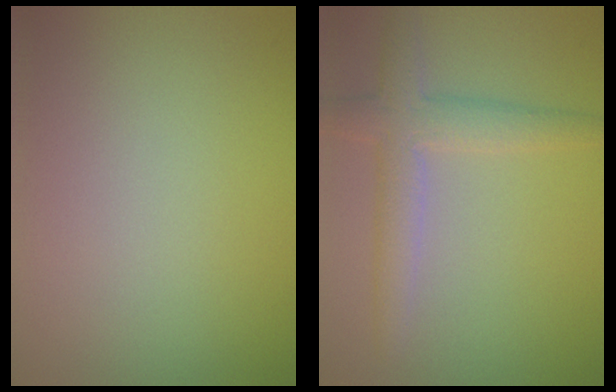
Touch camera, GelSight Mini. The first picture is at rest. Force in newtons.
{"total": 3.7, "press": 3.7, "slide": 0.2}